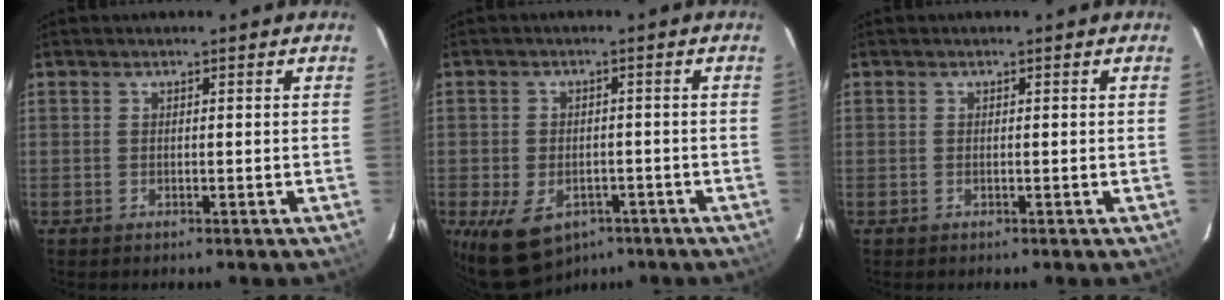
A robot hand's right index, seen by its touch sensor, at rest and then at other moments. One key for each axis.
{"total": 10.6, "fx": -5.8, "fy": 6.9, "fz": 5.5, "tx": -0.126, "ty": -0.015, "tz": -0.077}
{"total": 0.0}